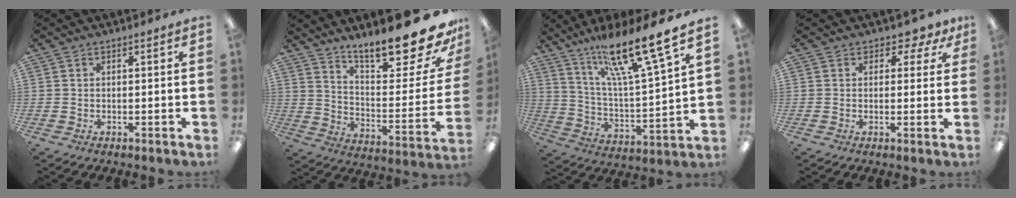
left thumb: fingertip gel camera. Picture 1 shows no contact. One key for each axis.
{"total": 21.7, "fx": 17.2, "fy": 5.0, "fz": 12.4, "tx": -0.163, "ty": -0.130, "tz": 0.275}
{"total": 19.2, "fx": 15.4, "fy": 2.4, "fz": 11.2, "tx": -0.198, "ty": -0.101, "tz": 0.251}
{"total": 3.1, "fx": 1.6, "fy": 2.4, "fz": 1.1, "tx": -0.001, "ty": -0.006, "tz": 0.026}